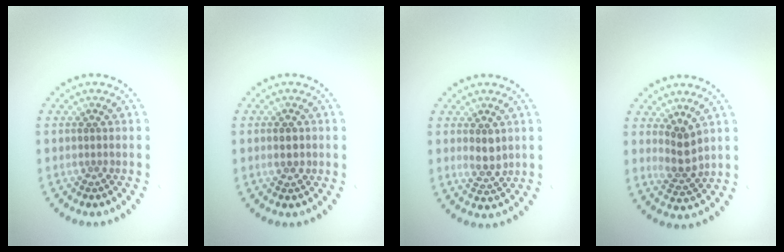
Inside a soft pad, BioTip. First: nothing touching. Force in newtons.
{"total": 2.1, "press": 2.1, "slide": 0.2}
{"total": 1.9, "press": 1.8, "slide": 0.6}
{"total": 2.3, "press": 1.9, "slide": 1.2}